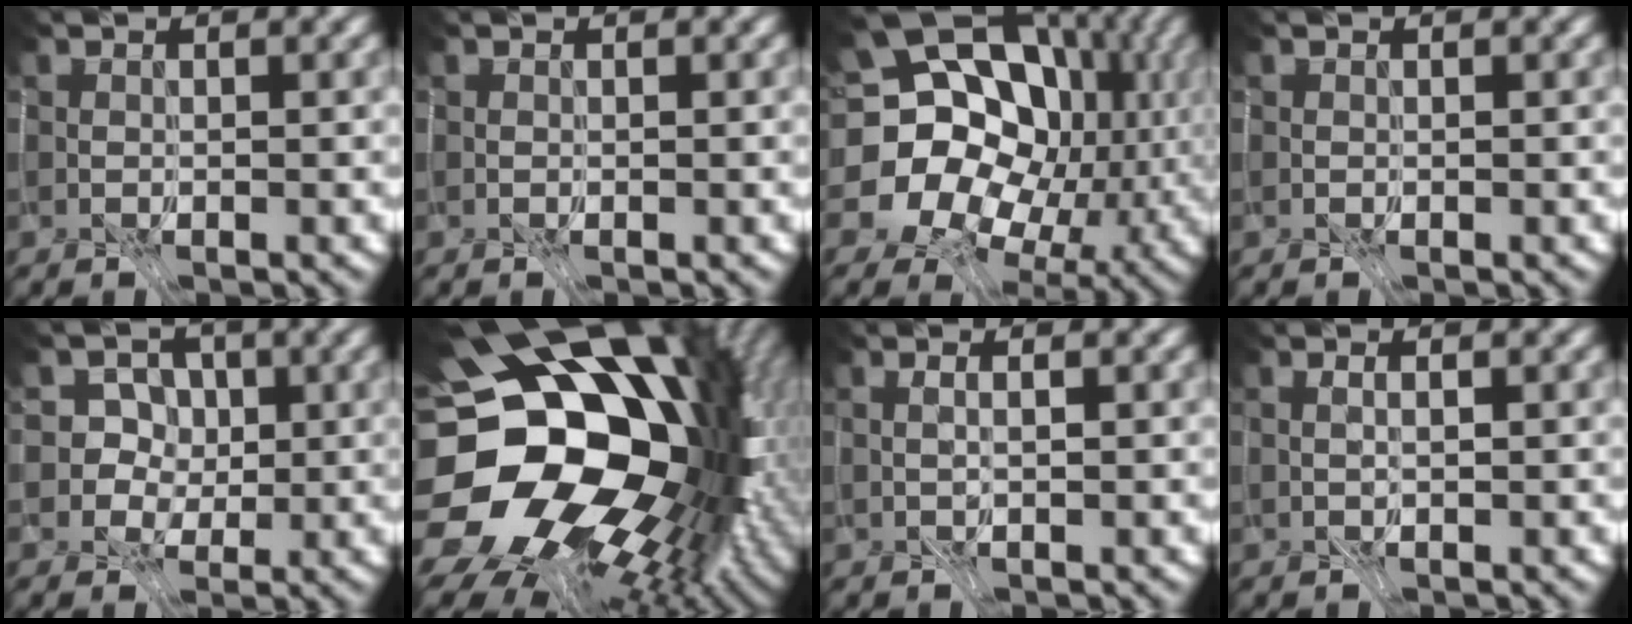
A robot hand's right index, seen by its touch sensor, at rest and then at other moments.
{"total": 0.0}
{"total": 13.7, "force": [-0.7, 11.2, 7.8], "torque": [-0.125, -0.007, 0.000]}
{"total": 0.0}
{"total": 6.8, "force": [3.0, 4.9, 3.7], "torque": [-0.050, 0.024, 0.026]}
{"total": 17.3, "force": [-3.3, 11.5, 12.5], "torque": [-0.184, -0.055, -0.057]}
{"total": 1.6, "force": [-1.1, -1.1, -0.2], "torque": [0.011, -0.005, -0.012]}
{"total": 1.3, "force": [-0.9, -1.0, -0.2], "torque": [0.009, -0.003, -0.010]}